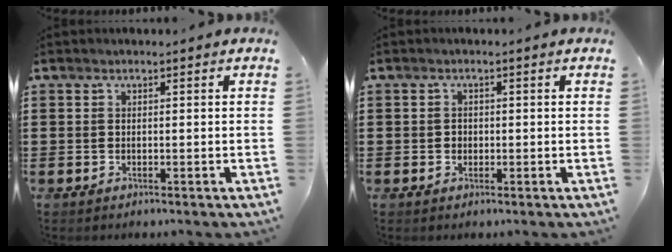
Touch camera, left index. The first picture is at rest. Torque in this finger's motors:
{"motor_torque": [0.20, 0.17, 0.11, 0.00]}